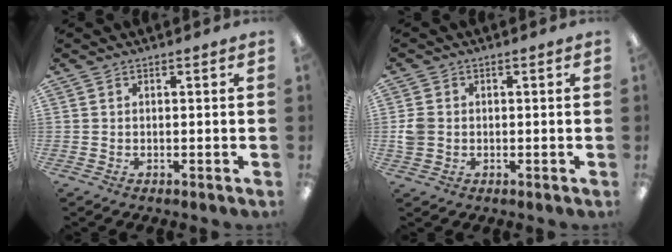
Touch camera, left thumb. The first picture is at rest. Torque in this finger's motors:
{"motor_torque": [-0.11, 0.22, 0.17, -0.17, 0.02]}